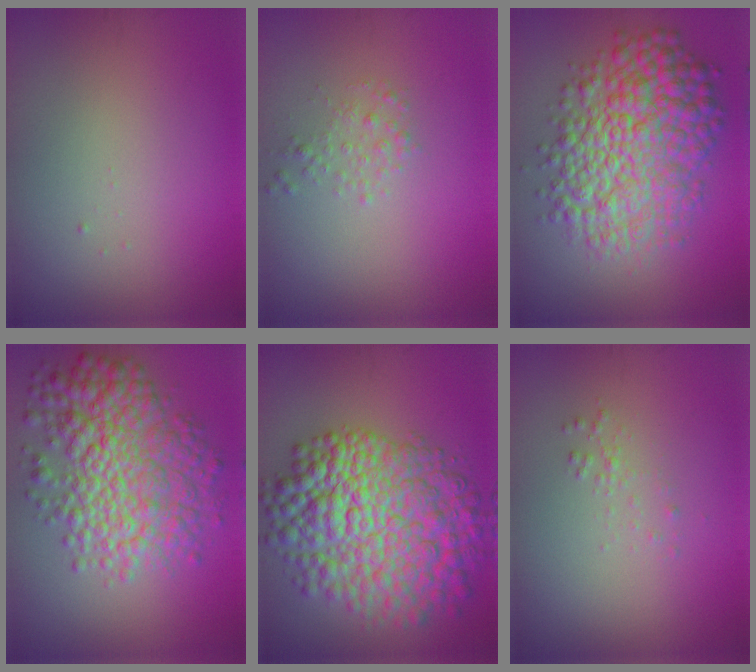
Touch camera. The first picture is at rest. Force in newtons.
{"total": 1.4, "press": 1.4, "slide": 0.0}
{"total": 10.4, "press": 10.4, "slide": 0.1}
{"total": 9.0, "press": 9.0, "slide": 0.1}
{"total": 12.2, "press": 12.2, "slide": 0.3}
{"total": 0.9, "press": 0.9, "slide": 0.0}